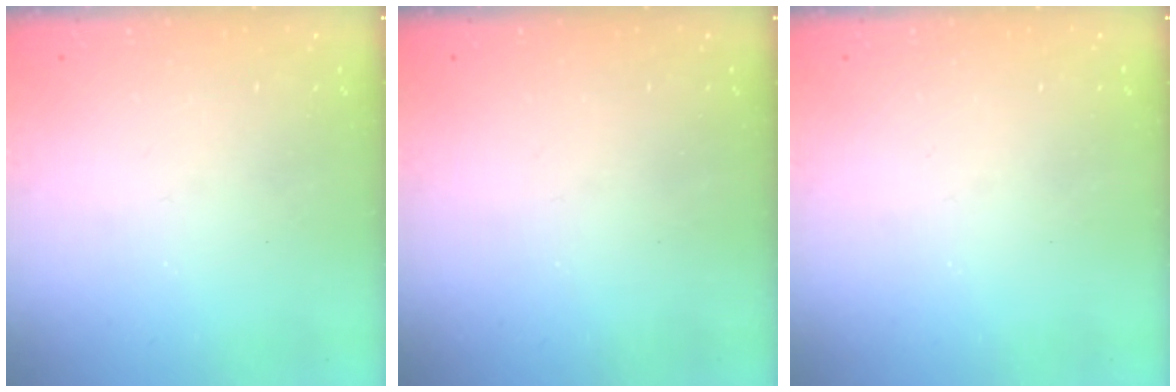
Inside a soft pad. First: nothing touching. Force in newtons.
{"total": 0.0}
{"total": 0.0}